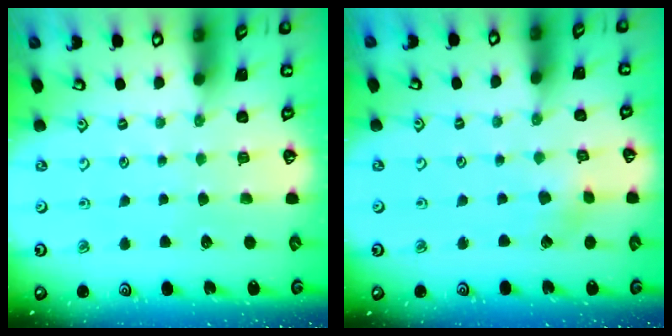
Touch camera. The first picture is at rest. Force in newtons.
{"total": 2.1, "press": 2.1, "slide": 0.2}